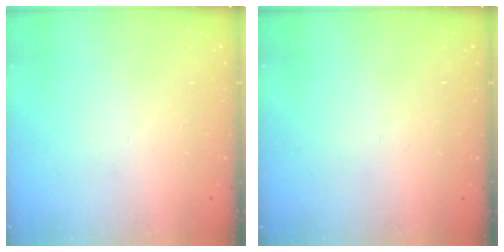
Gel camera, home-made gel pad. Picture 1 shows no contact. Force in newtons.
{"total": 0.0}